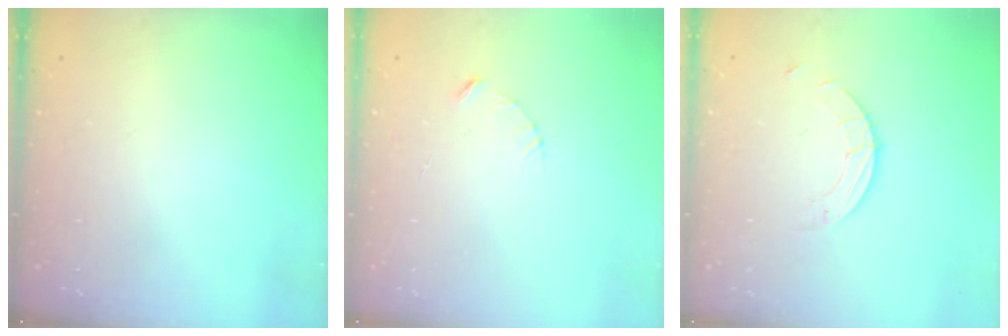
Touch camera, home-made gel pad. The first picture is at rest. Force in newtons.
{"total": 2.3, "press": 2.3, "slide": 0.3}
{"total": 2.5, "press": 2.5, "slide": 0.2}